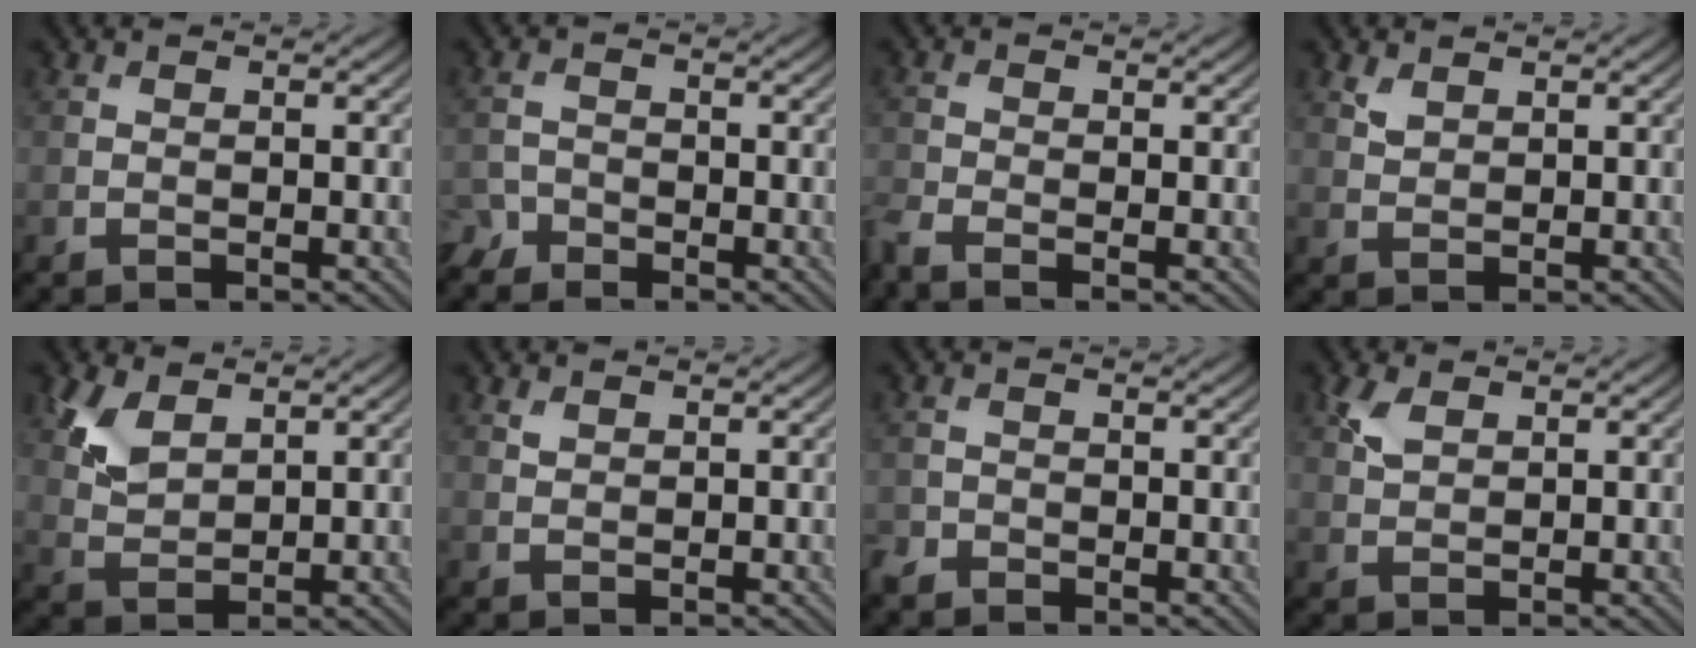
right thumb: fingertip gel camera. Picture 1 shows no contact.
{"total": 2.5, "force": [-2.0, 1.3, 0.5], "torque": [-0.011, -0.003, -0.051]}
{"total": 2.6, "force": [-2.2, 0.5, 1.4], "torque": [-0.041, -0.013, -0.056]}
{"total": 1.6, "force": [1.2, 0.9, 0.7], "torque": [-0.022, -0.002, 0.027]}
{"total": 5.4, "force": [2.9, 3.1, 3.3], "torque": [-0.085, -0.002, 0.064]}
{"total": 1.0, "force": [0.7, 0.5, 0.4], "torque": [-0.014, -0.001, 0.018]}
{"total": 1.7, "force": [-1.4, 0.9, 0.3], "torque": [-0.009, -0.002, -0.036]}
{"total": 2.9, "force": [1.5, 1.6, 1.8], "torque": [-0.049, 0.002, 0.033]}